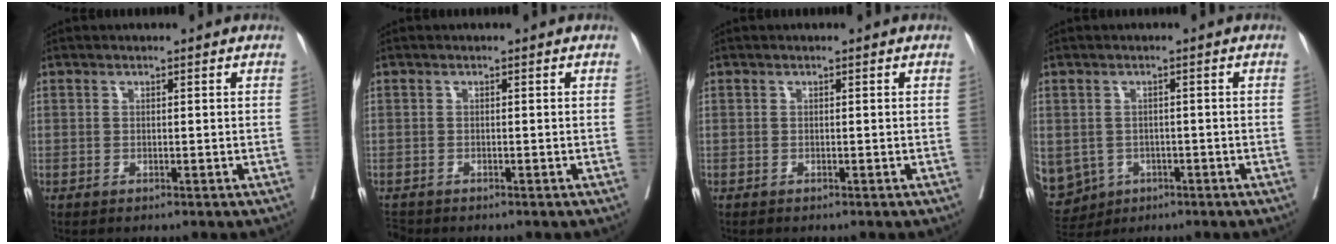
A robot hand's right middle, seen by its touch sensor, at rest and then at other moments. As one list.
[{"total": 1.2, "force": [-1.1, 0.2, -0.1], "torque": [0.000, -0.007, -0.021]}, {"total": 0.0}, {"total": 14.3, "force": [-4.3, 12.8, 4.6], "torque": [-0.160, -0.001, -0.047]}]